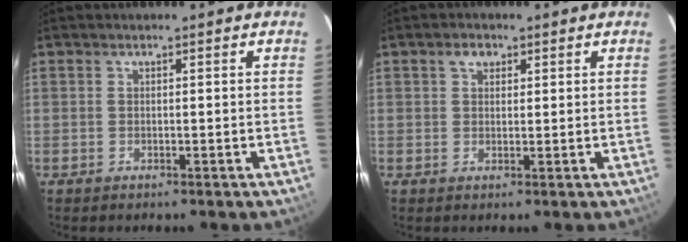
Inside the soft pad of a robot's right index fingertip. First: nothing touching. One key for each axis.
{"total": 2.1, "fx": 1.2, "fy": 1.4, "fz": 1.0, "tx": -0.014, "ty": 0.008, "tz": 0.019}